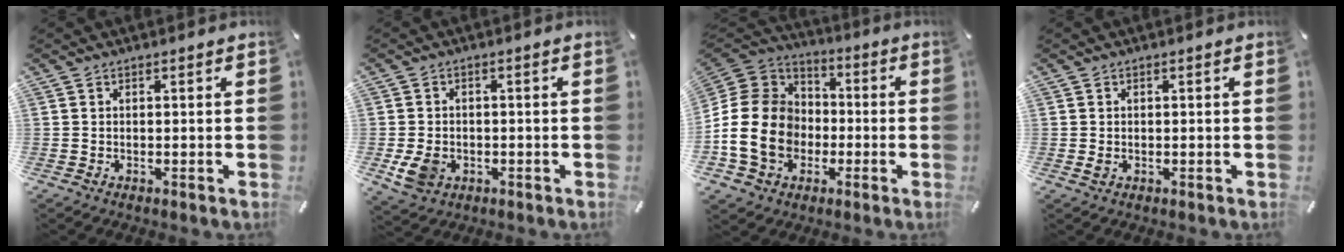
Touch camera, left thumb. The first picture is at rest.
{"total": 6.0, "force": [-1.5, 4.8, 3.4], "torque": [-0.074, 0.000, -0.028]}
{"total": 17.8, "force": [-4.6, 14.9, 8.6], "torque": [-0.196, 0.035, -0.085]}
{"total": 1.0, "force": [-0.1, 0.7, 0.7], "torque": [-0.014, 0.001, -0.002]}